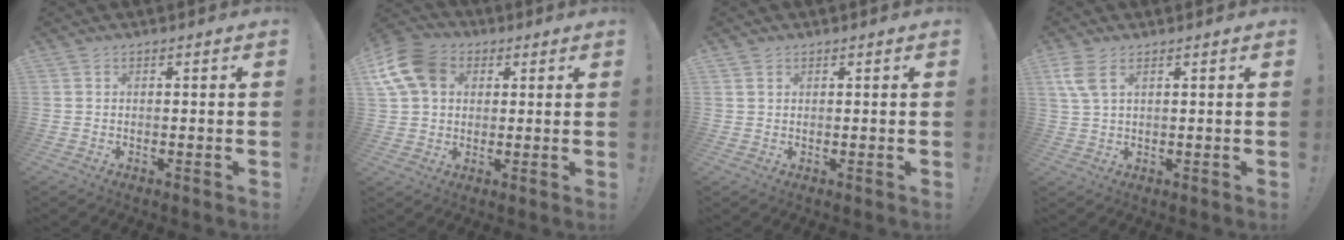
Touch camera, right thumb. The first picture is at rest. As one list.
[{"total": 13.7, "force": [4.0, 10.6, 7.7], "torque": [-0.141, -0.007, 0.081]}, {"total": 1.1, "force": [0.7, 0.8, 0.3], "torque": [-0.002, 0.000, 0.013]}, {"total": 5.3, "force": [2.4, 2.0, 4.2], "torque": [-0.088, -0.006, 0.044]}]